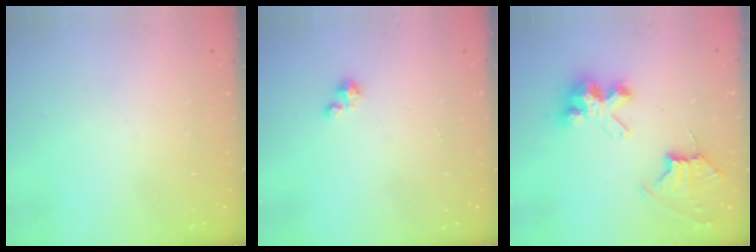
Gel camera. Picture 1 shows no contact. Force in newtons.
{"total": 1.2, "press": 1.2, "slide": 0.2}
{"total": 8.4, "press": 8.3, "slide": 0.7}